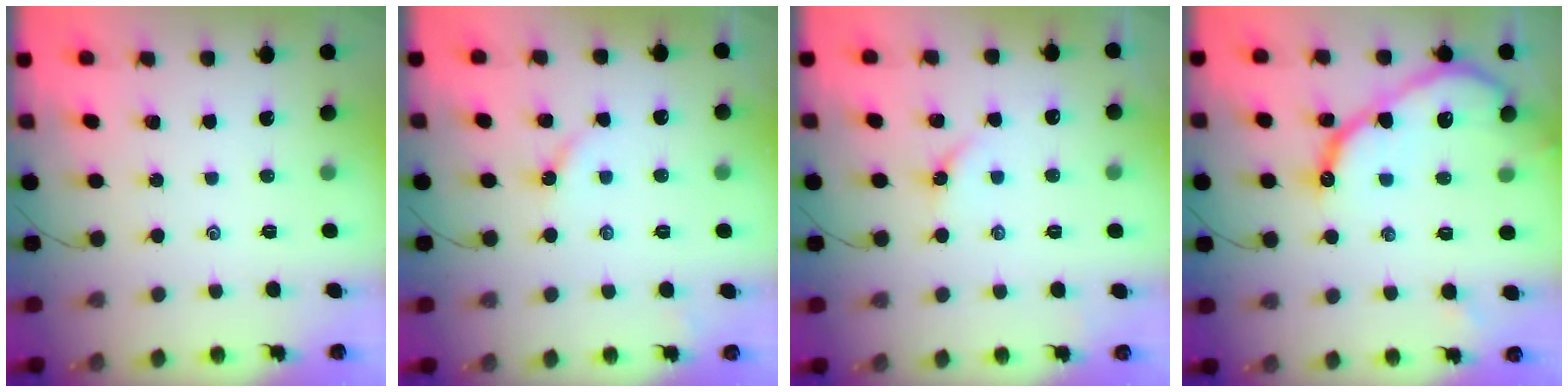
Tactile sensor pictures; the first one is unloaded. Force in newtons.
{"total": 2.8, "press": 2.8, "slide": 0.3}
{"total": 4.0, "press": 3.9, "slide": 0.5}
{"total": 13.4, "press": 13.4, "slide": 1.0}